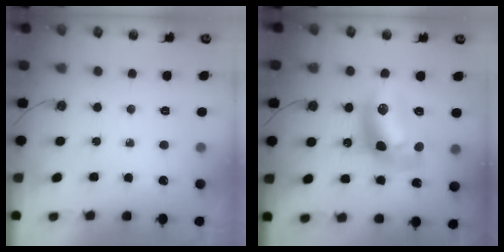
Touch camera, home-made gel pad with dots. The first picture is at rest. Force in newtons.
{"total": 14.4, "press": 14.3, "slide": 1.2}